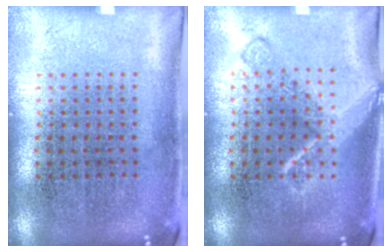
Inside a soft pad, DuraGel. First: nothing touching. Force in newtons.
{"total": 2.1, "press": 2.1, "slide": 0.3}